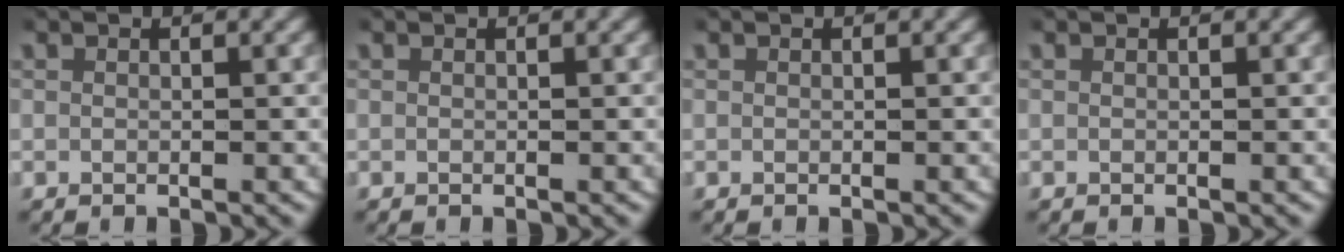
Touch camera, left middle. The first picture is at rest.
{"total": 0.0}
{"total": 0.0}
{"total": 0.0}